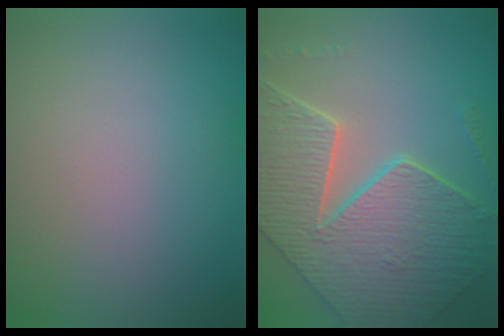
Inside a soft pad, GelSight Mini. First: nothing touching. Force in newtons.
{"total": 9.6, "press": 7.1, "slide": 6.5}